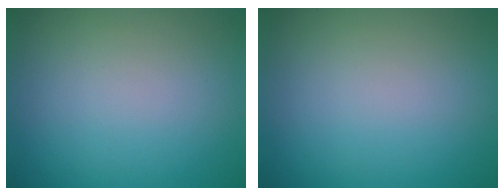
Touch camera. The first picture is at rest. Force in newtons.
{"total": 0.0}